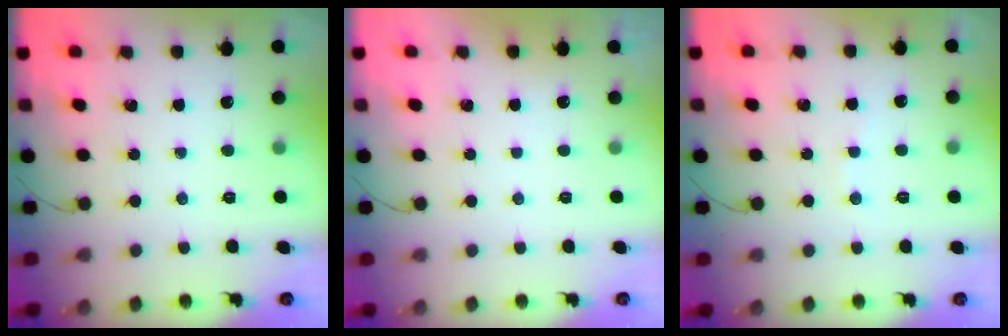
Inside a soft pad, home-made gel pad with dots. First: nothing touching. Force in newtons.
{"total": 2.9, "press": 2.9, "slide": 0.1}
{"total": 3.8, "press": 3.8, "slide": 0.6}